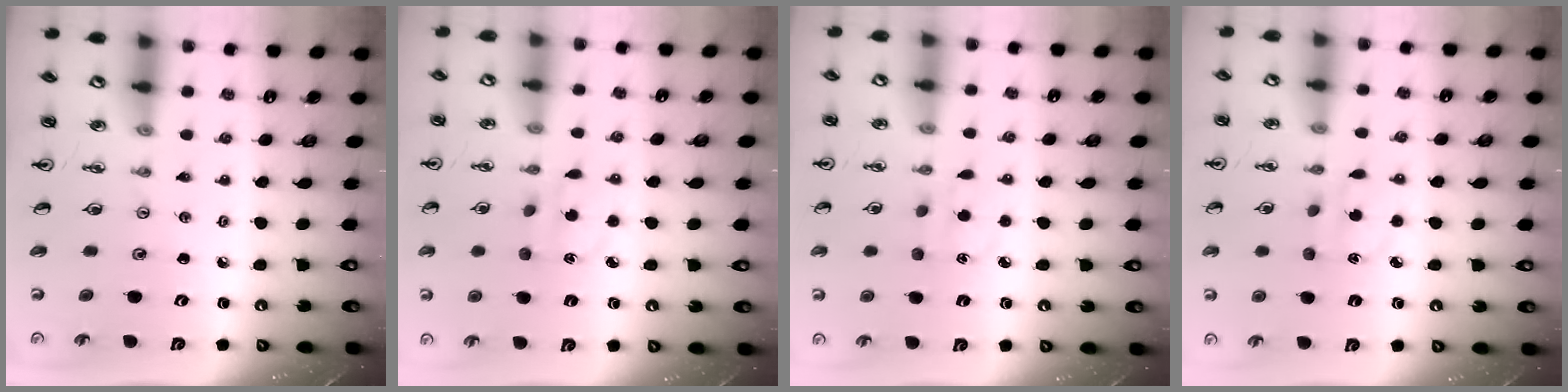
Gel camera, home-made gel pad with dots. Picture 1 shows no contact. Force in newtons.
{"total": 3.5, "press": 3.4, "slide": 0.9}
{"total": 3.9, "press": 3.8, "slide": 0.4}
{"total": 3.5, "press": 3.4, "slide": 0.9}